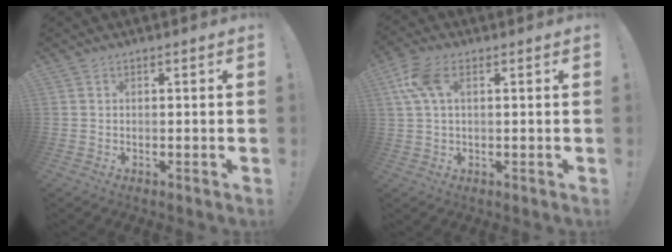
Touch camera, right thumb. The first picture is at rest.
{"total": 8.2, "force": [2.6, 4.1, 6.6], "torque": [-0.137, 0.008, 0.052]}